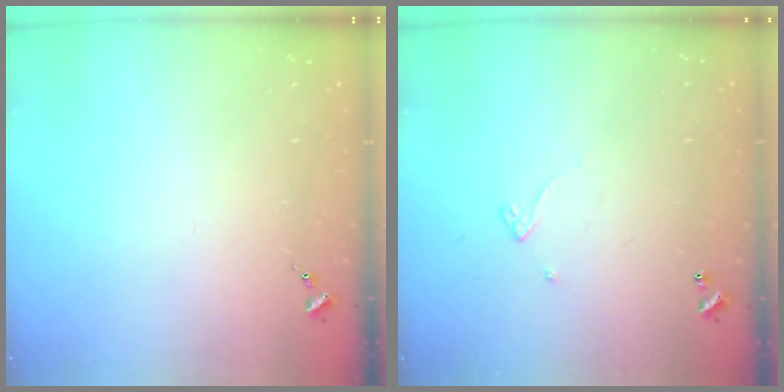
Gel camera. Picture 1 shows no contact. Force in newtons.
{"total": 2.4, "press": 2.4, "slide": 0.2}